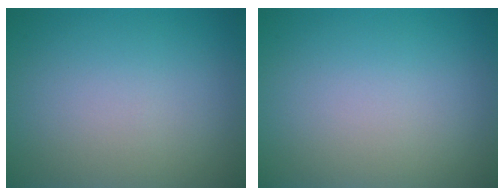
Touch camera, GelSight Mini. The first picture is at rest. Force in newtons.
{"total": 0.0}